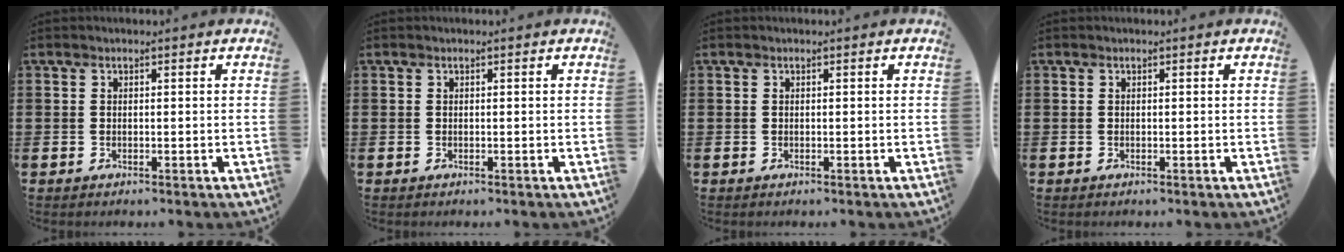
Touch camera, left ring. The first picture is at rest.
{"total": 0.0}
{"total": 0.0}
{"total": 0.0}